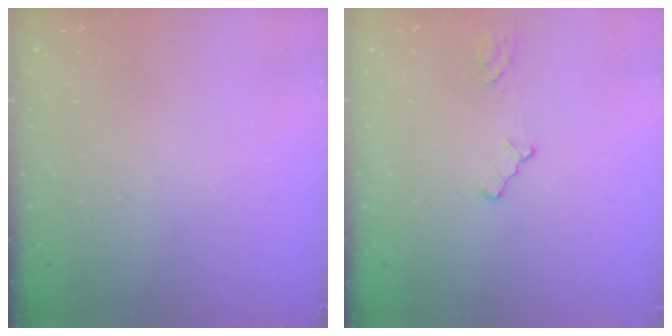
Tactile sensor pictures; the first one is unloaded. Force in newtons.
{"total": 2.6, "press": 2.6, "slide": 0.4}